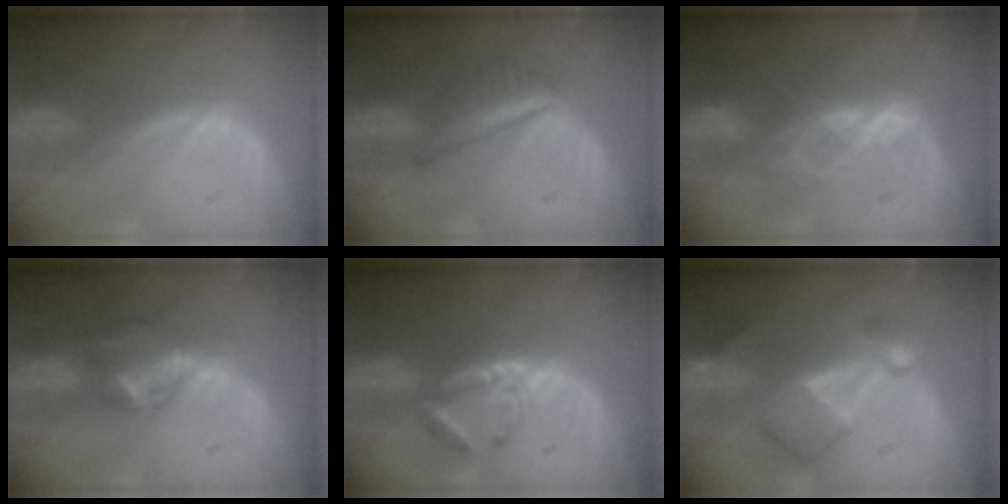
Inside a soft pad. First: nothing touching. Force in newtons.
{"total": 5.3, "press": 5.3, "slide": 0.2}
{"total": 6.1, "press": 5.8, "slide": 2.0}
{"total": 5.7, "press": 5.4, "slide": 1.9}
{"total": 5.7, "press": 5.1, "slide": 2.7}
{"total": 7.9, "press": 6.9, "slide": 3.9}